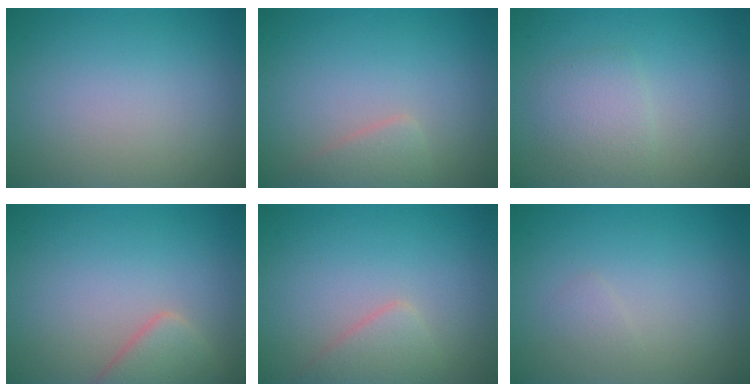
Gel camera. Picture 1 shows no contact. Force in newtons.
{"total": 1.7, "press": 1.7, "slide": 0.2}
{"total": 2.3, "press": 2.3, "slide": 0.0}
{"total": 2.8, "press": 2.8, "slide": 0.4}
{"total": 2.3, "press": 2.3, "slide": 0.1}
{"total": 0.7, "press": 0.7, "slide": 0.0}